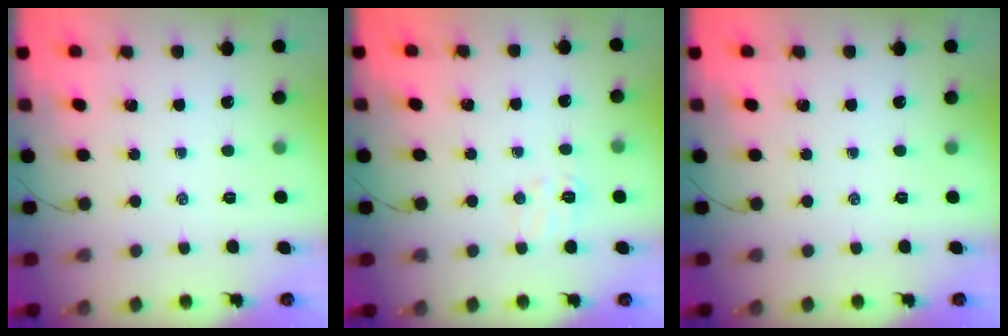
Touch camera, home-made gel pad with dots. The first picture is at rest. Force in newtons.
{"total": 6.4, "press": 6.2, "slide": 1.4}
{"total": 0.0}